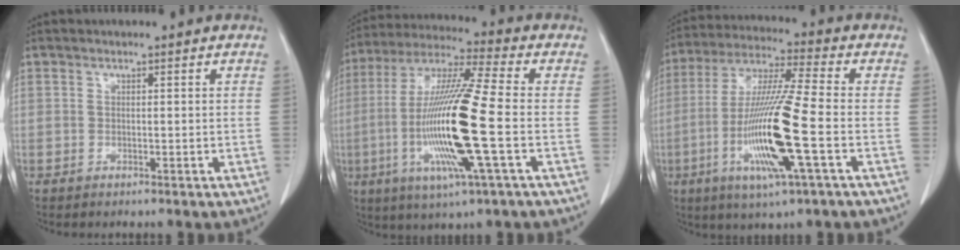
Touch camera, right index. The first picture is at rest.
{"total": 18.4, "force": [-3.6, 0.4, 18.1], "torque": [-0.373, -0.012, -0.074]}
{"total": 16.3, "force": [-4.4, 0.2, 15.7], "torque": [-0.321, -0.017, -0.087]}